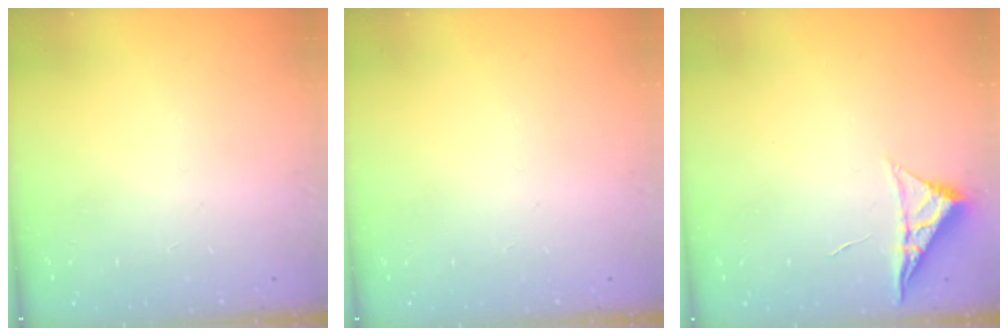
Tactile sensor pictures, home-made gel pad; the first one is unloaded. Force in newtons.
{"total": 0.0}
{"total": 4.7, "press": 4.7, "slide": 0.7}